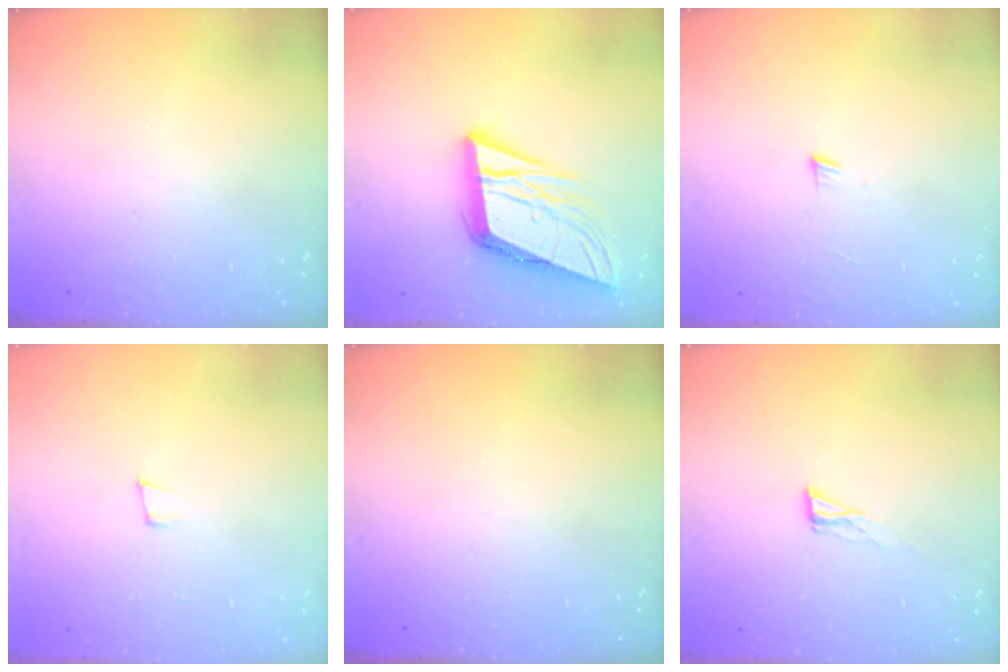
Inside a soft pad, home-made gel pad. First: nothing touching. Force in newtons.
{"total": 13.7, "press": 13.4, "slide": 2.6}
{"total": 4.3, "press": 4.2, "slide": 0.4}
{"total": 5.9, "press": 5.2, "slide": 2.8}
{"total": 0.0}
{"total": 4.3, "press": 4.2, "slide": 0.3}